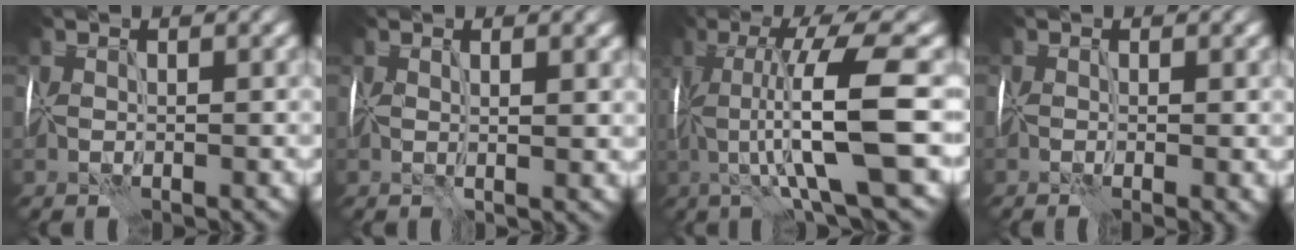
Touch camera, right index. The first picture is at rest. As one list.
[{"total": 1.8, "force": [0.4, 0.3, 1.7], "torque": [-0.027, -0.004, 0.006]}, {"total": 9.5, "force": [-1.5, 1.3, 9.3], "torque": [-0.140, 0.002, -0.025]}, {"total": 1.4, "force": [-0.2, 0.2, 1.4], "torque": [-0.021, -0.002, -0.007]}]